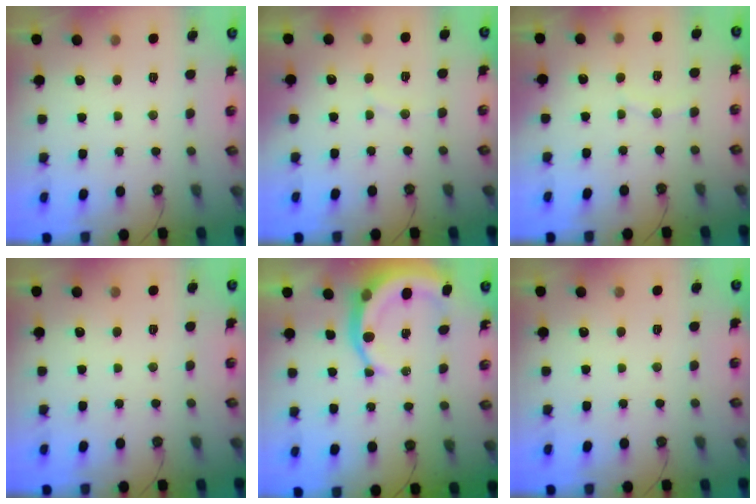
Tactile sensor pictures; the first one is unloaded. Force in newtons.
{"total": 3.1, "press": 2.9, "slide": 1.0}
{"total": 4.5, "press": 4.4, "slide": 0.9}
{"total": 0.0}
{"total": 10.0, "press": 9.9, "slide": 1.1}
{"total": 0.0}